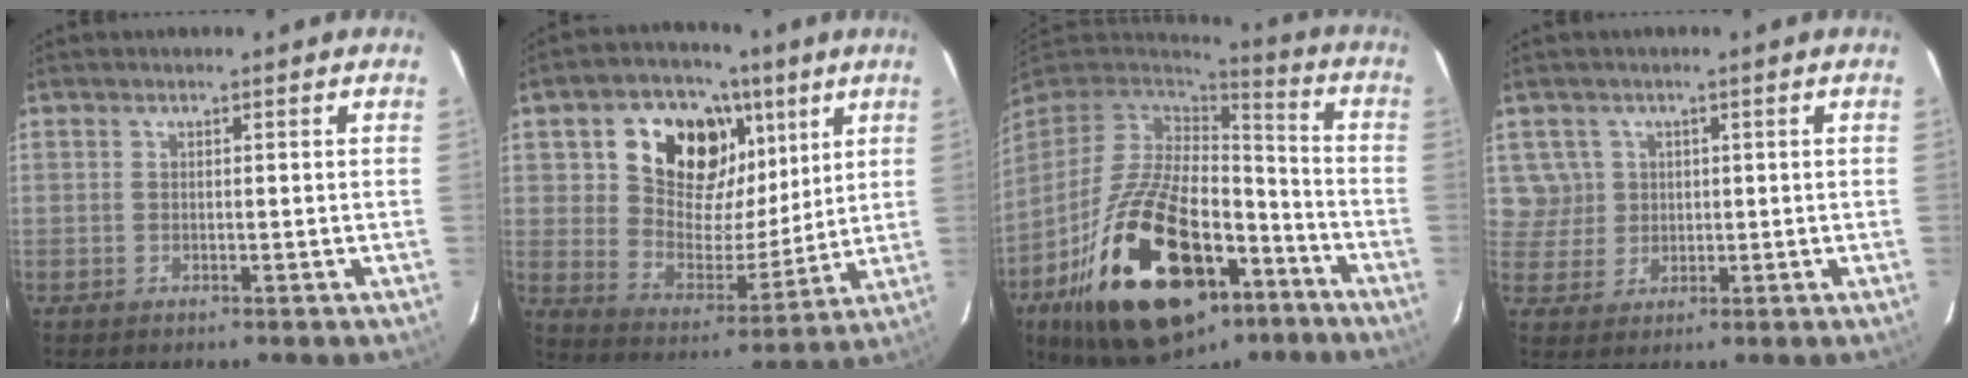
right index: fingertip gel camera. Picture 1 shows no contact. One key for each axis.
{"total": 17.5, "fx": 7.8, "fy": 12.7, "fz": 9.2, "tx": -0.183, "ty": 0.022, "tz": 0.143}
{"total": 31.0, "fx": -15.4, "fy": 15.8, "fz": 21.8, "tx": -0.415, "ty": -0.007, "tz": -0.233}
{"total": 4.6, "fx": 1.3, "fy": 4.5, "fz": 0.3, "tx": 0.006, "ty": 0.014, "tz": 0.028}